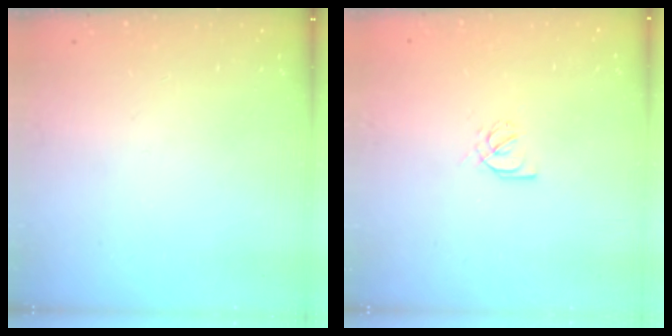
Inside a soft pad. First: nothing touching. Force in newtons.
{"total": 2.6, "press": 2.6, "slide": 0.4}